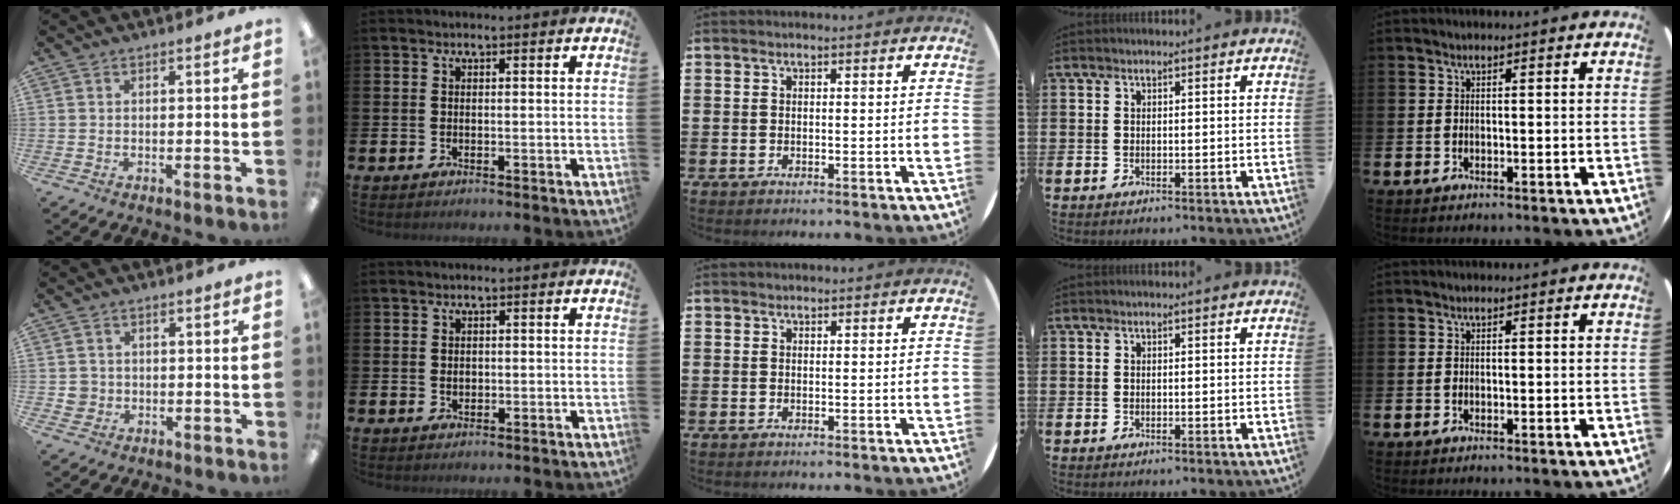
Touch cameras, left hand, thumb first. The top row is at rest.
{"thumb": {"total": 3.0, "force": [-0.1, 3.0, 0.5], "torque": [-0.006, 0.002, -0.004]}, "index": {"total": 0.9, "force": [0.1, 0.8, 0.5], "torque": [0.001, 0.002, -0.002]}}